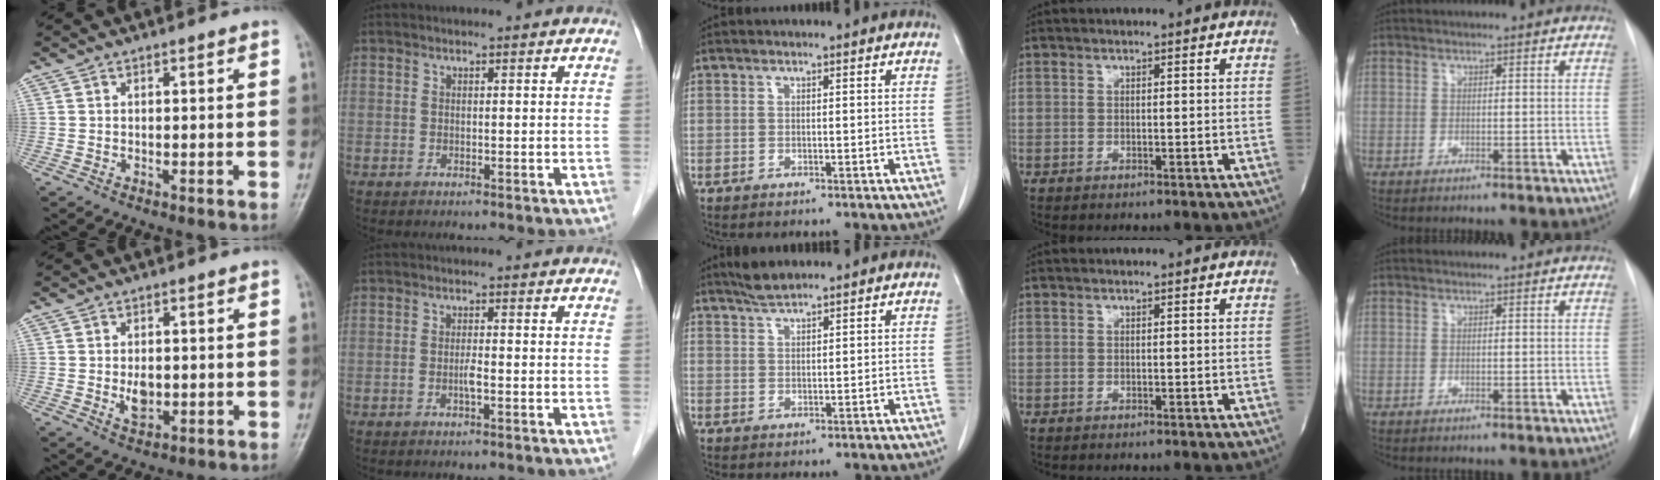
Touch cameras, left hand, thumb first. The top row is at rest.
{"thumb": {"total": 3.7, "force": [-0.3, 2.4, 2.8], "torque": [-0.040, -0.004, -0.002]}, "index": {"total": 1.5, "force": [-0.6, 0.1, 1.4], "torque": [-0.029, 0.000, -0.011]}, "middle": {"total": 3.1, "force": [2.8, 0.2, 1.3], "torque": [-0.030, 0.004, 0.055]}}